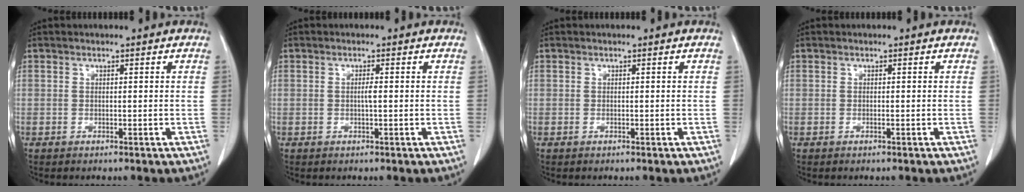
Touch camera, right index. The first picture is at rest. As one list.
[{"total": 0.9, "force": [-0.1, 0.0, 0.9], "torque": [-0.019, -0.001, -0.001]}, {"total": 0.0}, {"total": 0.0}]